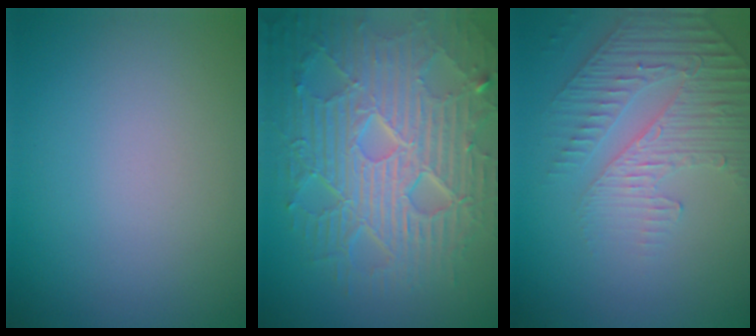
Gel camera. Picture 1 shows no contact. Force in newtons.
{"total": 10.7, "press": 6.9, "slide": 8.2}
{"total": 4.8, "press": 3.3, "slide": 3.5}